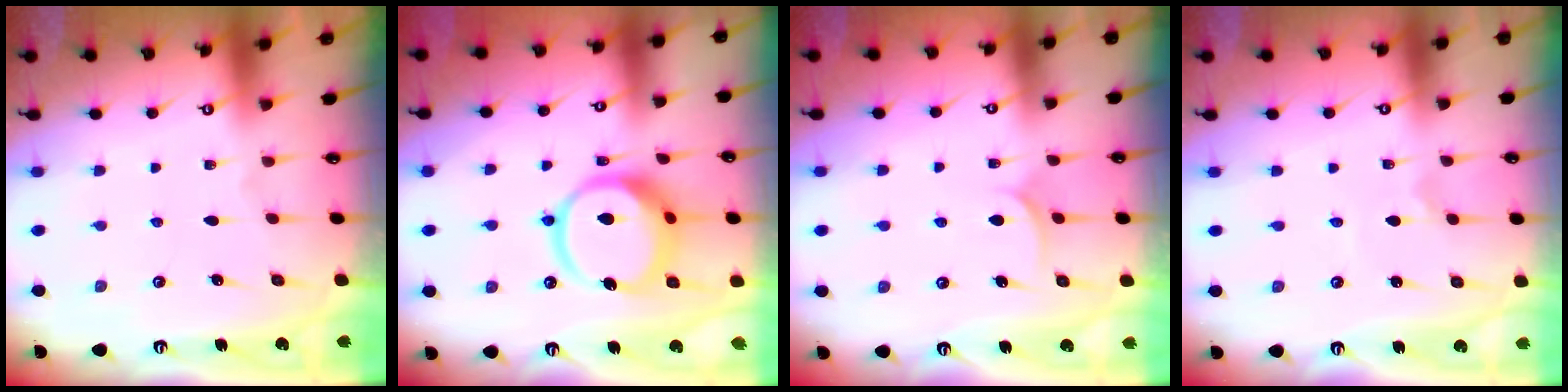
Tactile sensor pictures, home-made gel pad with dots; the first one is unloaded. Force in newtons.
{"total": 14.7, "press": 14.5, "slide": 2.4}
{"total": 5.4, "press": 5.4, "slide": 0.6}
{"total": 0.8, "press": 0.7, "slide": 0.2}